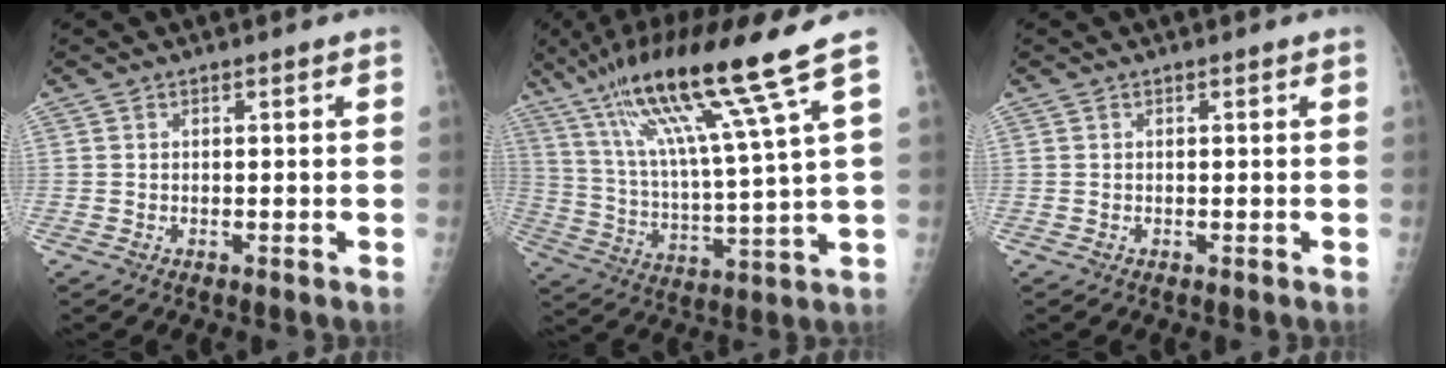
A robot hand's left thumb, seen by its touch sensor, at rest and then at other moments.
{"total": 18.7, "force": [11.3, 0.4, 14.9], "torque": [-0.265, -0.034, 0.197]}
{"total": 0.0}